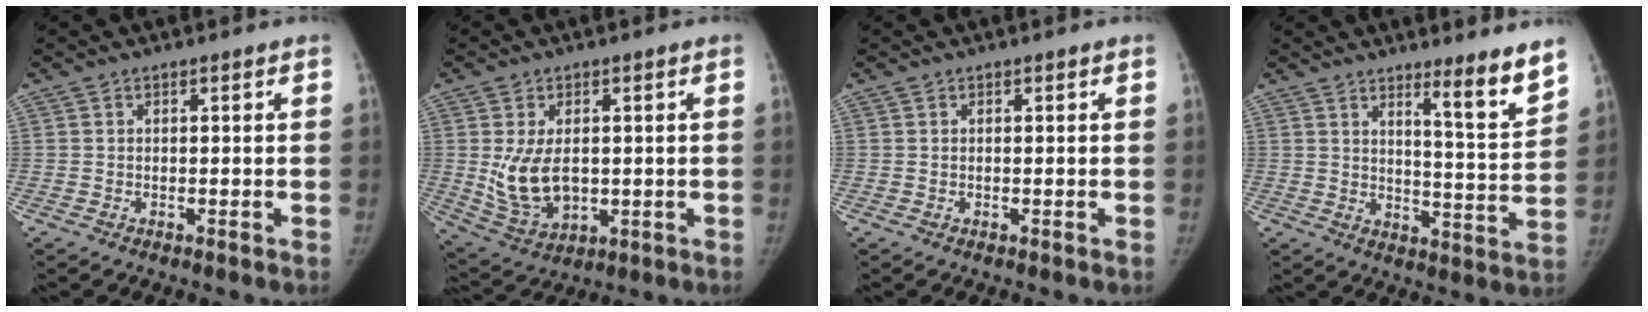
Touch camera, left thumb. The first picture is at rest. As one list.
[{"total": 10.1, "force": [0.2, 6.5, 7.7], "torque": [-0.127, -0.011, 0.022]}, {"total": 0.0}, {"total": 9.4, "force": [6.8, 0.4, 6.6], "torque": [-0.082, -0.063, 0.101]}]